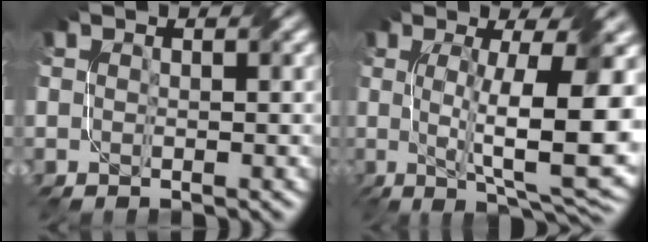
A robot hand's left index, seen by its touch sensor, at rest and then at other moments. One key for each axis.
{"total": 12.1, "fx": 0.6, "fy": 2.7, "fz": 11.8, "tx": -0.175, "ty": -0.006, "tz": 0.016}